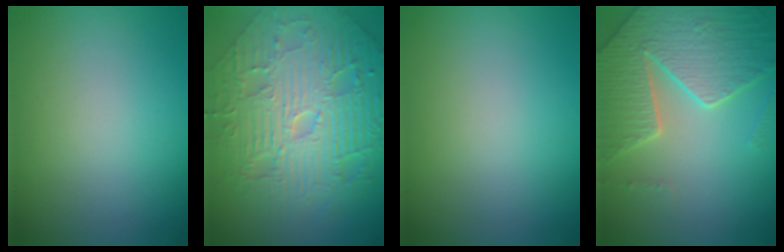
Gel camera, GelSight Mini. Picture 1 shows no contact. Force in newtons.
{"total": 11.7, "press": 7.5, "slide": 9.0}
{"total": 0.0}
{"total": 5.2, "press": 5.0, "slide": 1.4}